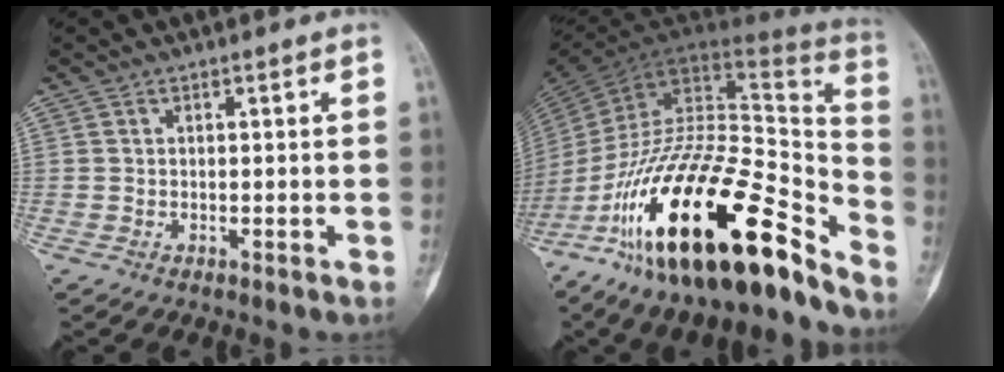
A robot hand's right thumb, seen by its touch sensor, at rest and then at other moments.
{"total": 32.9, "force": [-20.2, 10.6, 23.7], "torque": [-0.358, 0.076, -0.339]}